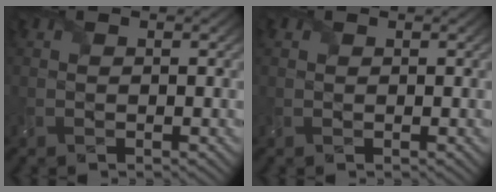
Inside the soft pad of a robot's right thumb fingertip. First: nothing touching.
{"total": 0.8, "force": [0.5, 0.7, 0.1], "torque": [-0.004, 0.002, 0.009]}